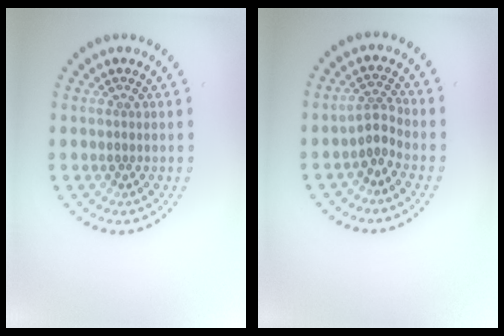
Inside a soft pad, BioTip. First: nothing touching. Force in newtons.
{"total": 1.9, "press": 1.3, "slide": 1.3}